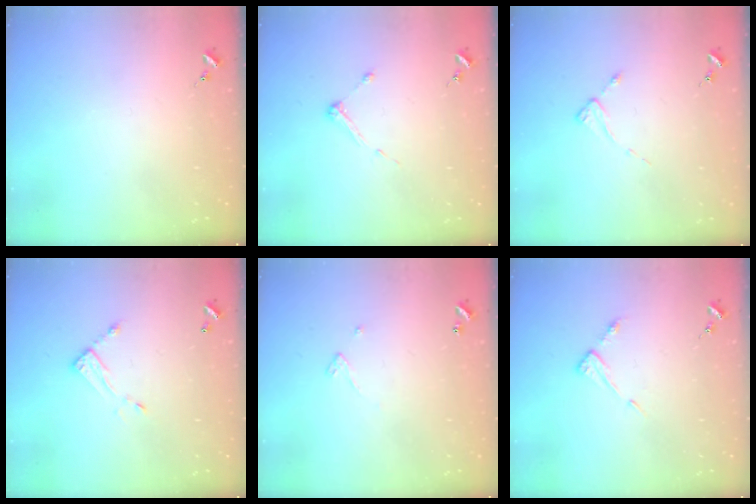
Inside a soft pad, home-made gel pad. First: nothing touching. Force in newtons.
{"total": 3.4, "press": 3.4, "slide": 0.4}
{"total": 1.9, "press": 1.8, "slide": 0.3}
{"total": 7.2, "press": 7.2, "slide": 0.3}
{"total": 2.4, "press": 2.4, "slide": 0.2}
{"total": 5.3, "press": 5.3, "slide": 0.4}